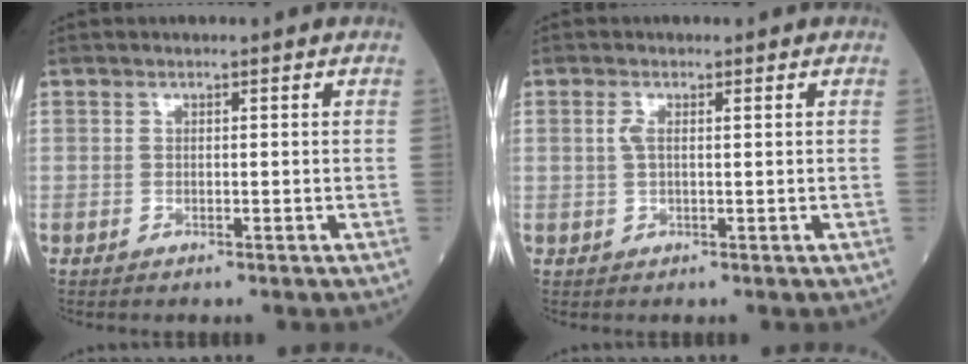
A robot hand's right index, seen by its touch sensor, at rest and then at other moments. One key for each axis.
{"total": 1.6, "fx": 0.4, "fy": 0.4, "fz": 1.5, "tx": -0.040, "ty": 0.007, "tz": 0.008}